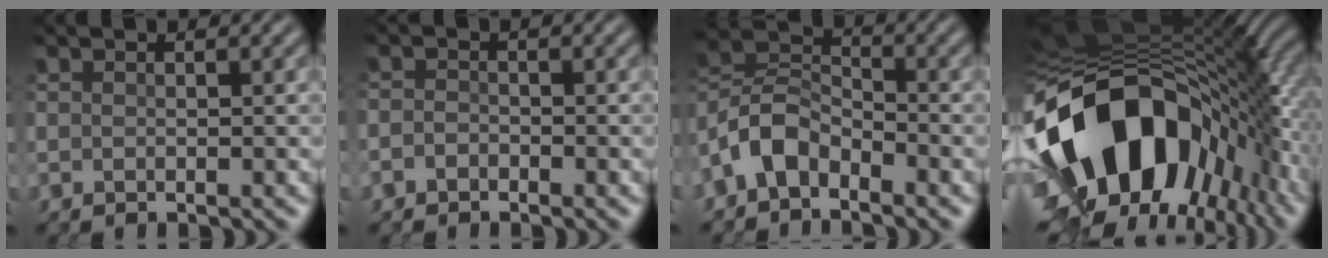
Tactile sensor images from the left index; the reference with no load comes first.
{"total": 1.1, "force": [-0.8, 0.7, 0.3], "torque": [0.005, 0.006, -0.024]}
{"total": 5.0, "force": [-3.1, 2.6, 2.8], "torque": [-0.062, 0.012, -0.075]}
{"total": 18.7, "force": [-4.2, 11.7, 14.0], "torque": [-0.271, -0.013, -0.074]}